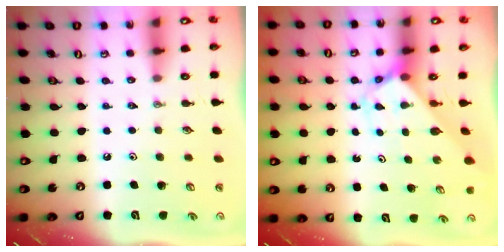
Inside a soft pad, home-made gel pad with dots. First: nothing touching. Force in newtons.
{"total": 2.6, "press": 2.6, "slide": 0.2}